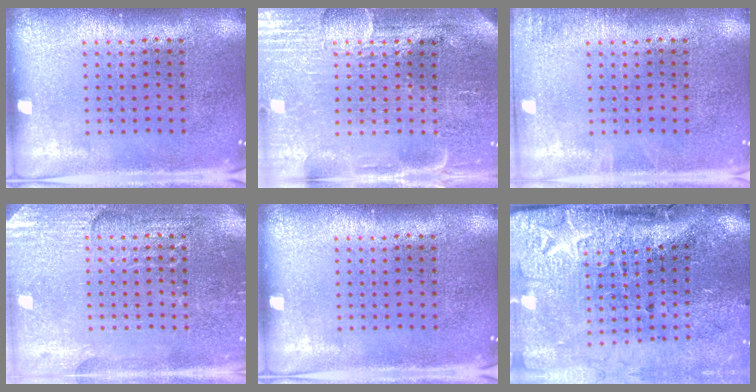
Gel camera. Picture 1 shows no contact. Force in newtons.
{"total": 4.0, "press": 3.7, "slide": 1.5}
{"total": 0.9, "press": 0.9, "slide": 0.2}
{"total": 2.9, "press": 2.9, "slide": 0.3}
{"total": 0.0}
{"total": 4.5, "press": 3.6, "slide": 2.8}